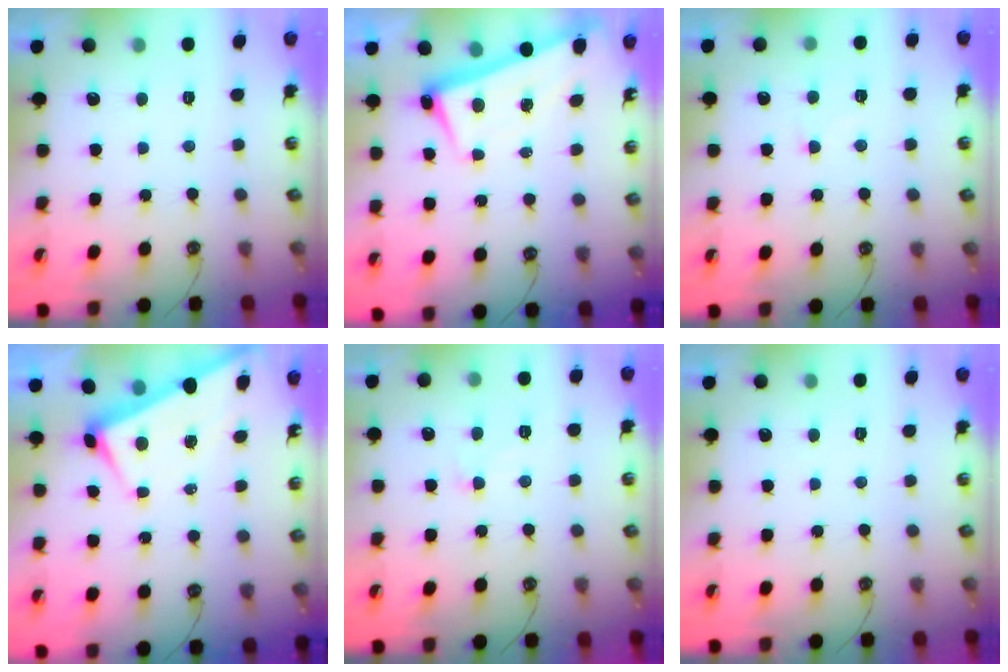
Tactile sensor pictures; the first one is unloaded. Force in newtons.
{"total": 2.6, "press": 2.4, "slide": 0.8}
{"total": 4.6, "press": 4.6, "slide": 0.5}
{"total": 2.8, "press": 2.7, "slide": 0.6}
{"total": 0.9, "press": 0.8, "slide": 0.4}
{"total": 0.0}